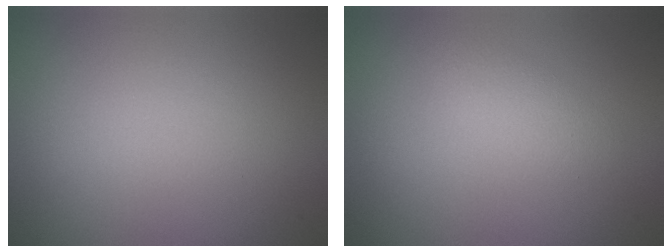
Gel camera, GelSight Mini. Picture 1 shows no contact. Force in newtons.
{"total": 1.4, "press": 1.4, "slide": 0.1}